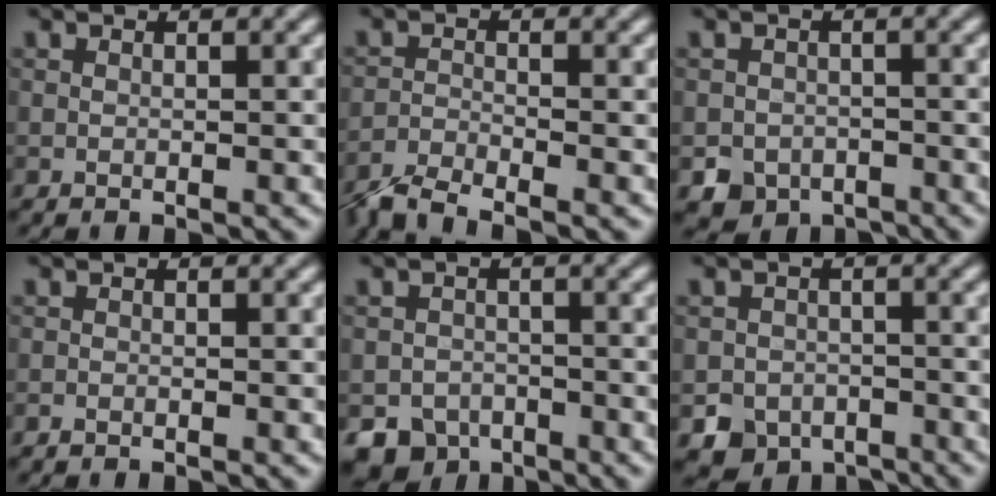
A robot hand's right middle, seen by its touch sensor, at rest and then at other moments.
{"total": 4.6, "force": [-4.0, 0.7, 2.1], "torque": [-0.041, -0.008, -0.086]}
{"total": 3.9, "force": [-2.4, 2.9, 0.9], "torque": [-0.006, -0.005, -0.040]}
{"total": 0.6, "force": [-0.6, 0.2, 0.1], "torque": [-0.001, -0.003, -0.011]}
{"total": 5.0, "force": [-3.6, 3.3, 1.0], "torque": [0.001, -0.004, -0.059]}
{"total": 5.1, "force": [-3.3, 3.7, 1.0], "torque": [-0.001, -0.006, -0.053]}